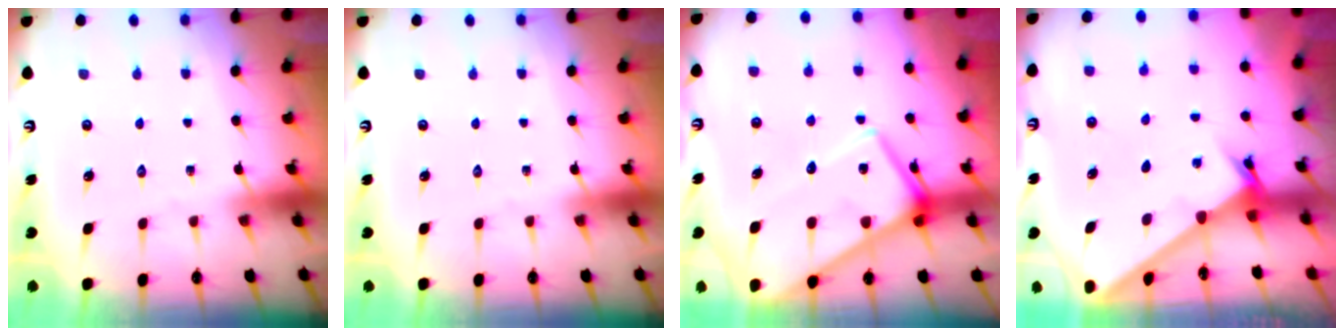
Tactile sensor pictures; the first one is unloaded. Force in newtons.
{"total": 0.0}
{"total": 15.0, "press": 14.9, "slide": 1.3}
{"total": 1.9, "press": 1.9, "slide": 0.1}